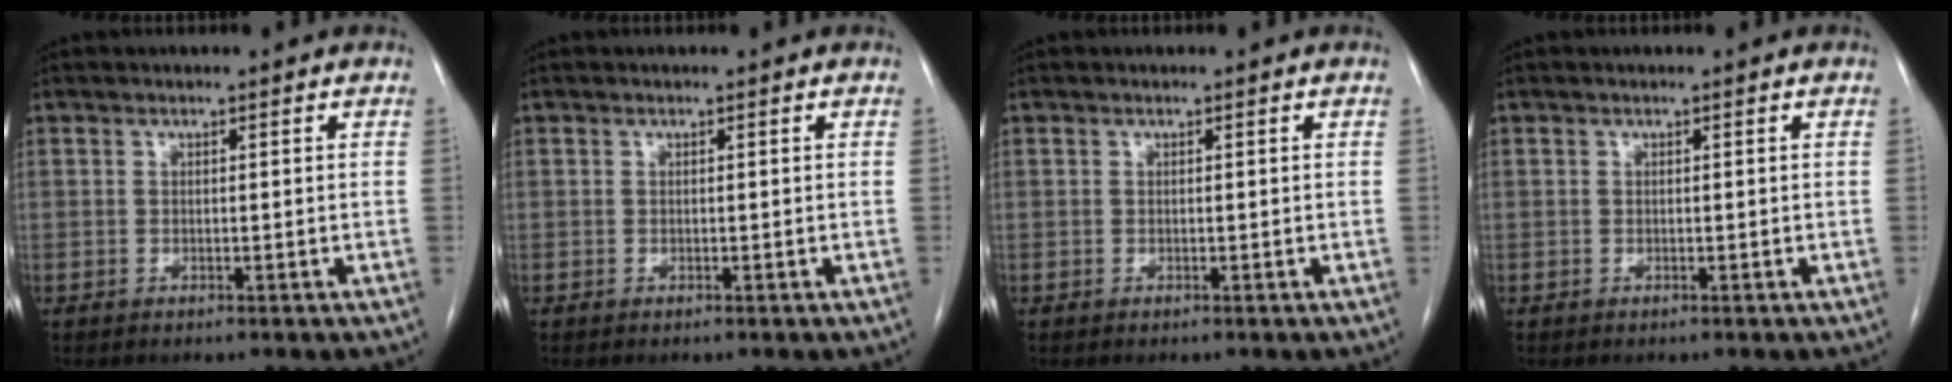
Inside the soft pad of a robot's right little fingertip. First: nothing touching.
{"total": 0.0}
{"total": 0.0}
{"total": 0.0}